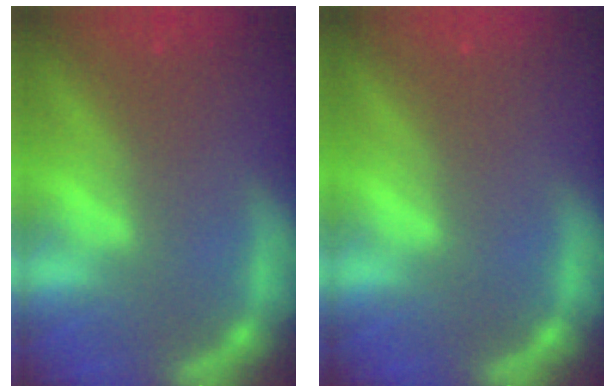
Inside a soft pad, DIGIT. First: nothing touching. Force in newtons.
{"total": 0.0}